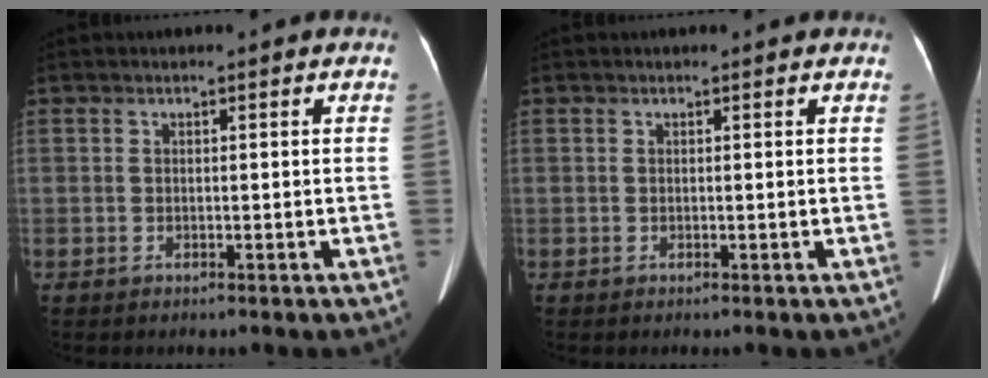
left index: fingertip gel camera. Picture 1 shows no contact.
{"total": 1.2, "force": [1.1, 0.3, 0.3], "torque": [-0.011, 0.007, 0.008]}